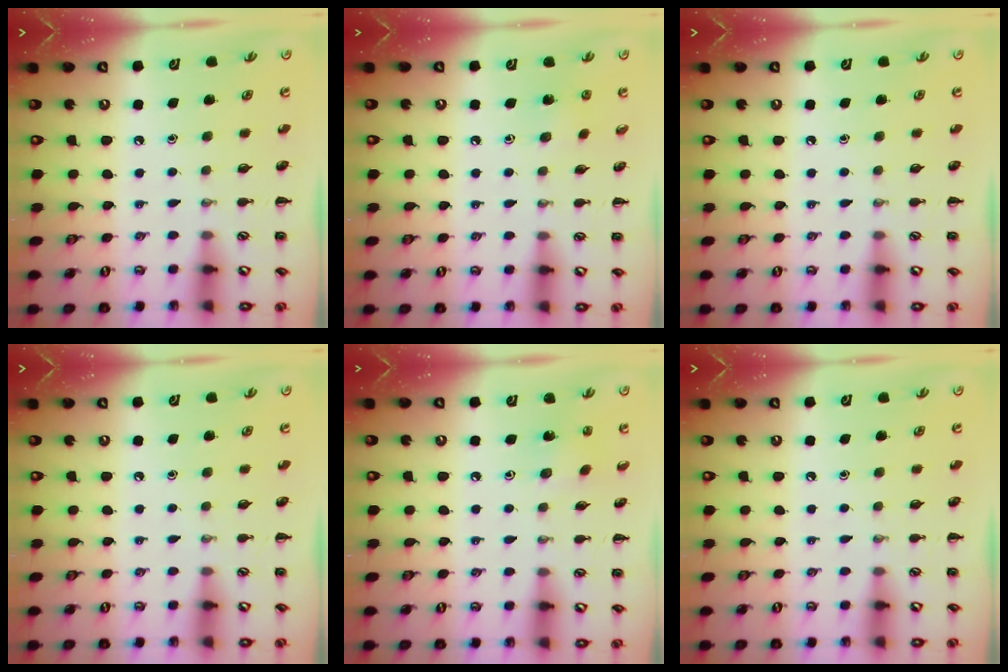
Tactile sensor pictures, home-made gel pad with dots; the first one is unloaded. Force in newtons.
{"total": 2.9, "press": 2.7, "slide": 1.0}
{"total": 0.0}
{"total": 0.0}
{"total": 1.5, "press": 1.5, "slide": 0.5}
{"total": 0.0}